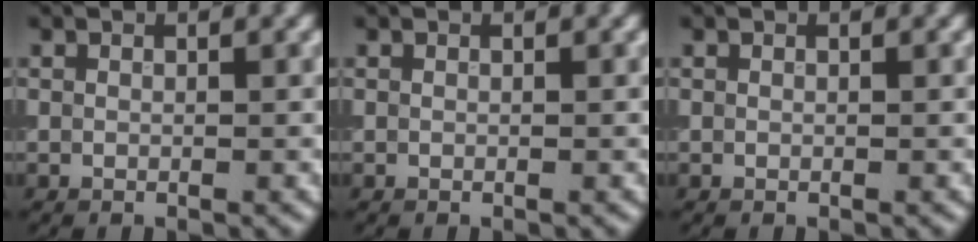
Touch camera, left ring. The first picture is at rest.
{"total": 0.0}
{"total": 0.0}